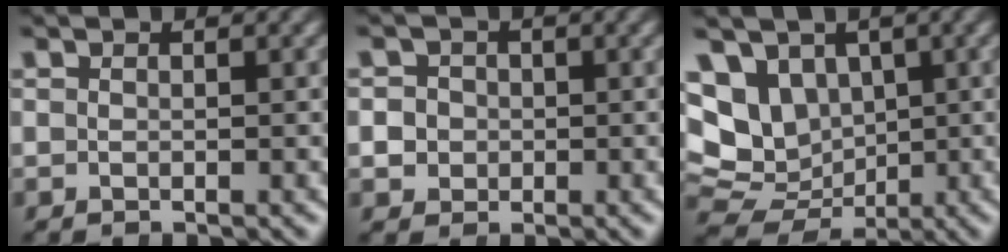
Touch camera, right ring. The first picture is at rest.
{"total": 3.5, "force": [-0.4, 3.4, 0.8], "torque": [-0.023, -0.009, -0.003]}
{"total": 11.0, "force": [-0.3, 9.8, 4.9], "torque": [-0.118, -0.044, 0.010]}